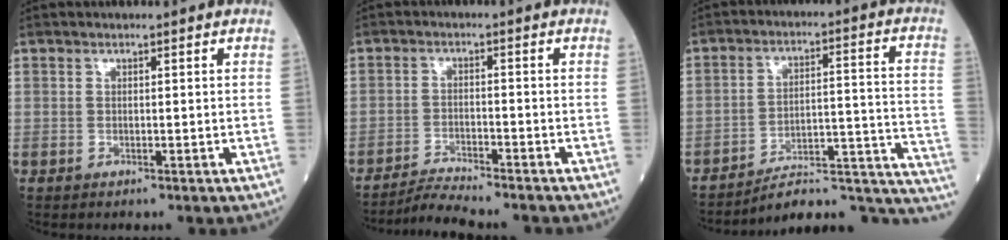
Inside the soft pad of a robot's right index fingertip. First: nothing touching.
{"total": 5.2, "force": [-5.0, -0.5, 1.3], "torque": [-0.024, -0.016, -0.085]}
{"total": 17.1, "force": [-16.2, 2.5, 4.9], "torque": [0.003, 0.069, -0.222]}